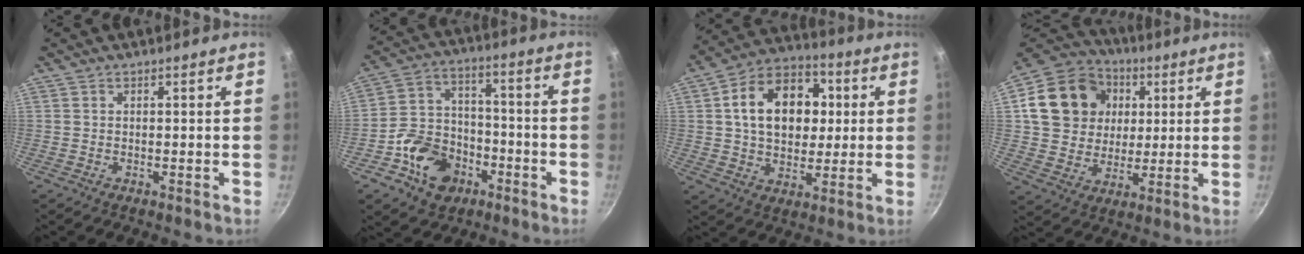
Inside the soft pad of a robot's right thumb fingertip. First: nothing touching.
{"total": 14.1, "force": [-6.3, 10.7, 6.8], "torque": [-0.094, 0.054, -0.109]}
{"total": 18.0, "force": [3.1, 13.0, 12.1], "torque": [-0.157, 0.020, 0.041]}
{"total": 18.4, "force": [4.3, 15.5, 8.9], "torque": [-0.146, 0.013, 0.071]}